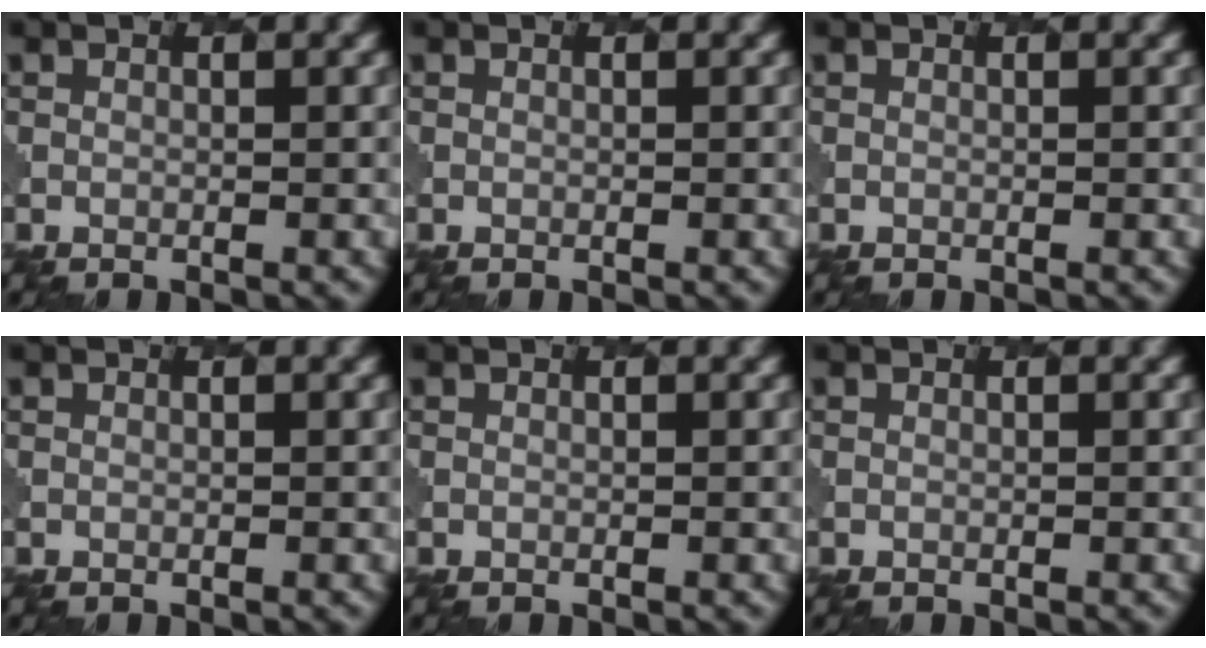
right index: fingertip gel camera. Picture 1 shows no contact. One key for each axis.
{"total": 0.0}
{"total": 0.0}
{"total": 0.0}
{"total": 0.0}
{"total": 0.0}